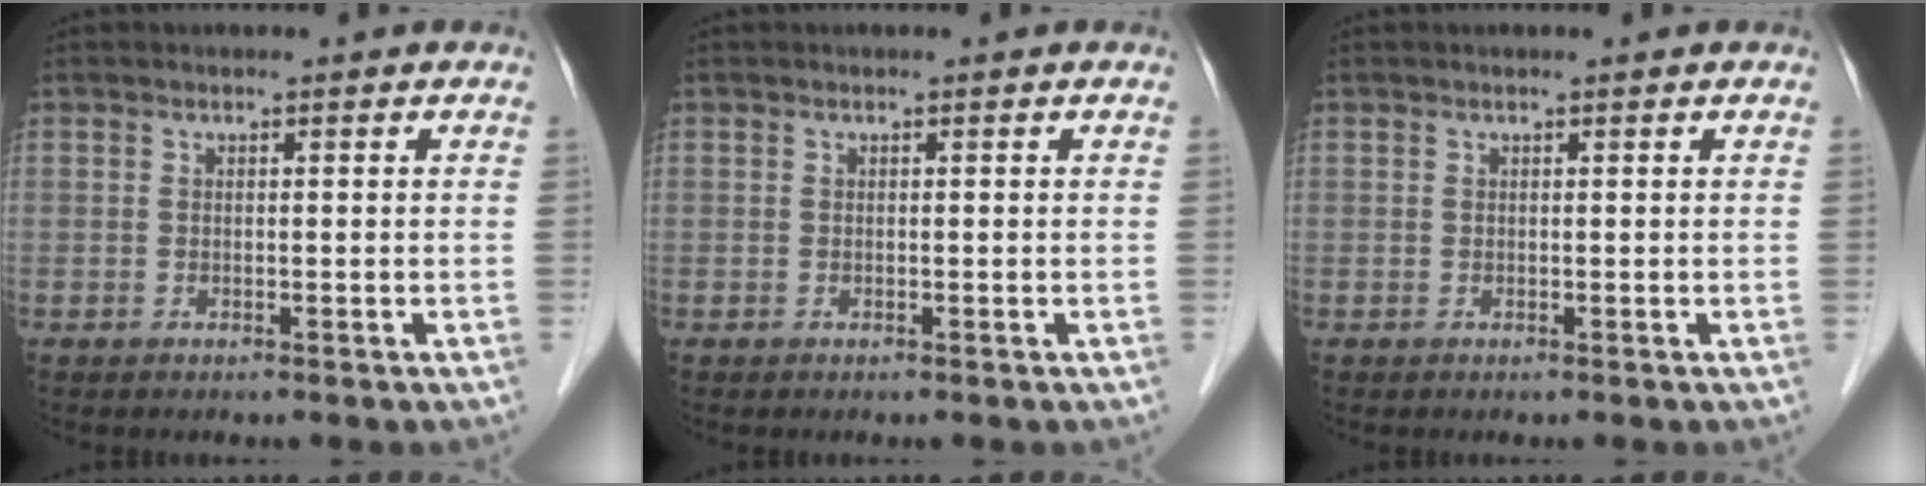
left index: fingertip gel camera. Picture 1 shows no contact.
{"total": 0.0}
{"total": 0.0}